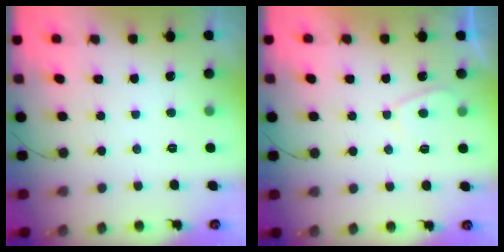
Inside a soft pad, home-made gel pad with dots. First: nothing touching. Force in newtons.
{"total": 2.5, "press": 2.4, "slide": 0.6}